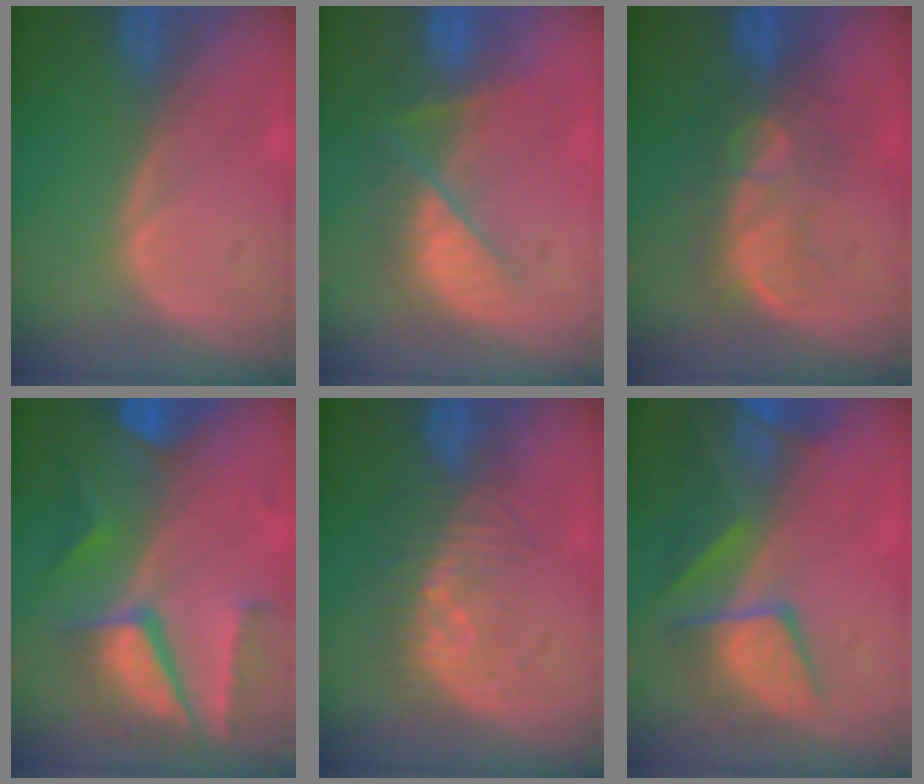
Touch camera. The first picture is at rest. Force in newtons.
{"total": 7.2, "press": 7.0, "slide": 1.6}
{"total": 7.6, "press": 7.3, "slide": 2.1}
{"total": 10.4, "press": 8.8, "slide": 5.6}
{"total": 8.2, "press": 7.3, "slide": 3.7}
{"total": 9.1, "press": 8.5, "slide": 3.2}